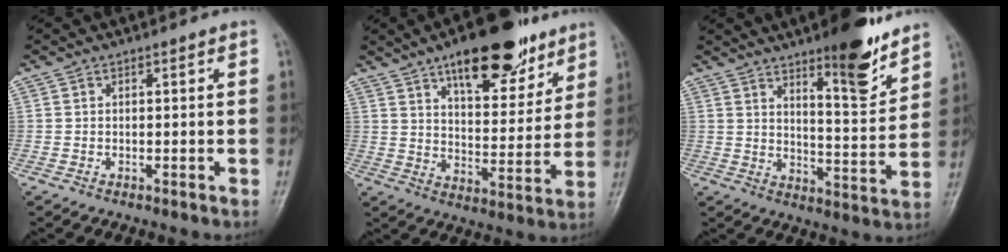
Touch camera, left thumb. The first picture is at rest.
{"total": 18.3, "force": [11.5, 7.7, 12.0], "torque": [-0.123, -0.052, 0.176]}
{"total": 12.5, "force": [8.7, 2.9, 8.5], "torque": [-0.100, -0.067, 0.135]}